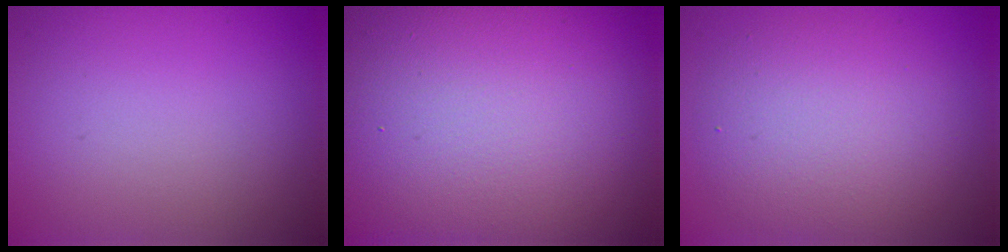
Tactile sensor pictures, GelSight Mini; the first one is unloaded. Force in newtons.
{"total": 21.1, "press": 21.1, "slide": 0.8}
{"total": 5.7, "press": 5.7, "slide": 0.4}